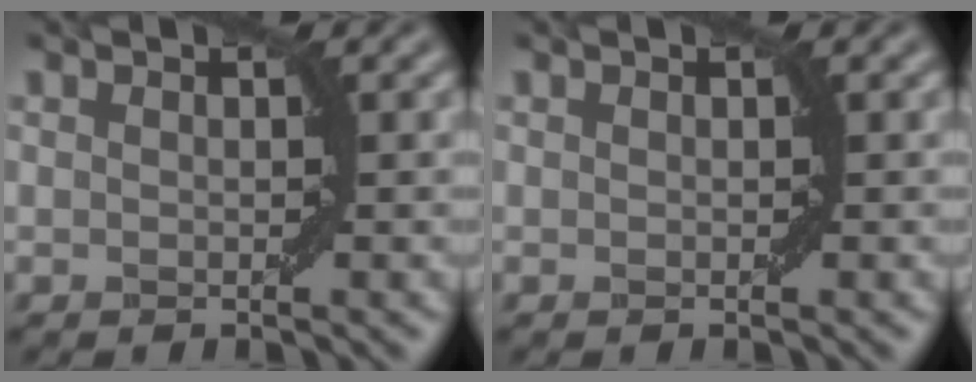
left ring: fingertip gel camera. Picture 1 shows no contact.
{"total": 0.0}